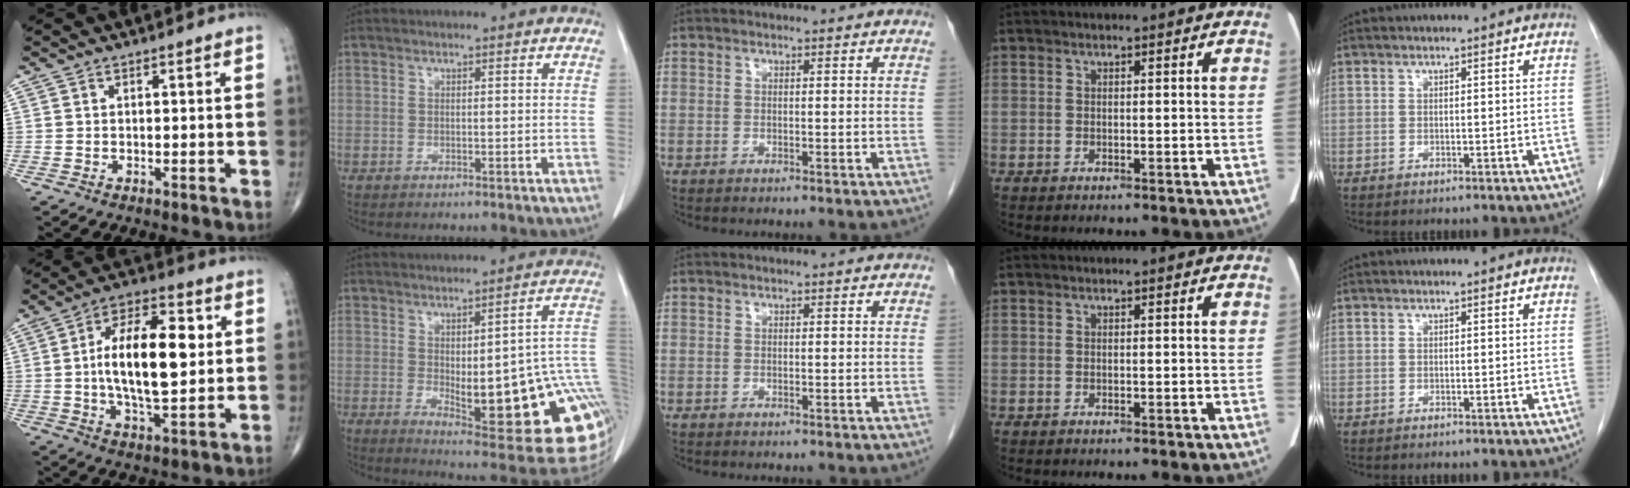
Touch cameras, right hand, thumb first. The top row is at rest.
{"thumb": {"total": 17.1, "force": [1.8, 7.6, 15.2], "torque": [-0.246, 0.005, 0.027]}, "index": {"total": 21.8, "force": [-2.4, 5.6, 21.0], "torque": [-0.179, 0.011, -0.005]}}